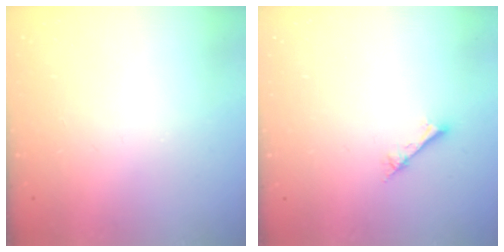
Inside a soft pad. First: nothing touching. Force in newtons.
{"total": 2.4, "press": 2.4, "slide": 0.3}